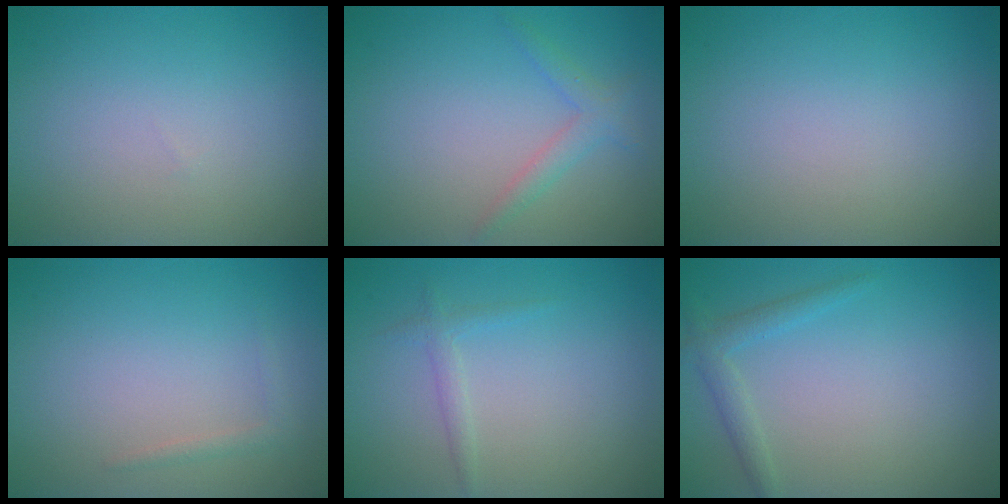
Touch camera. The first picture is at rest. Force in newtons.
{"total": 1.8, "press": 1.8, "slide": 0.1}
{"total": 0.0}
{"total": 0.9, "press": 0.9, "slide": 0.1}
{"total": 1.2, "press": 1.2, "slide": 0.1}
{"total": 1.8, "press": 1.7, "slide": 0.1}